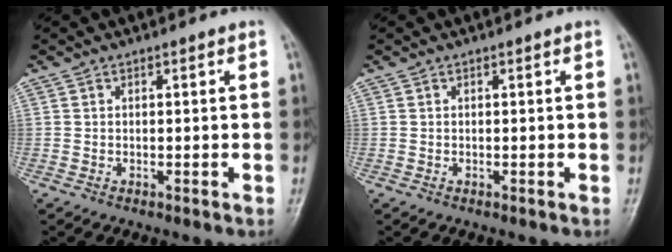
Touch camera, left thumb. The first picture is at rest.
{"total": 0.0}